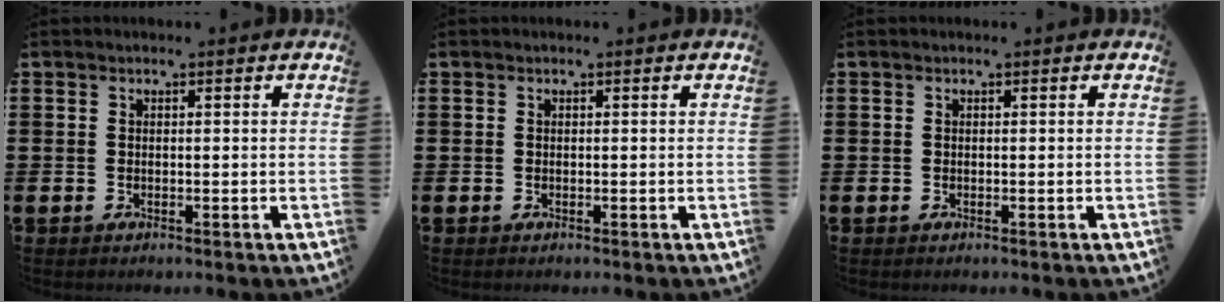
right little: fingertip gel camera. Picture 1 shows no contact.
{"total": 0.0}
{"total": 0.0}